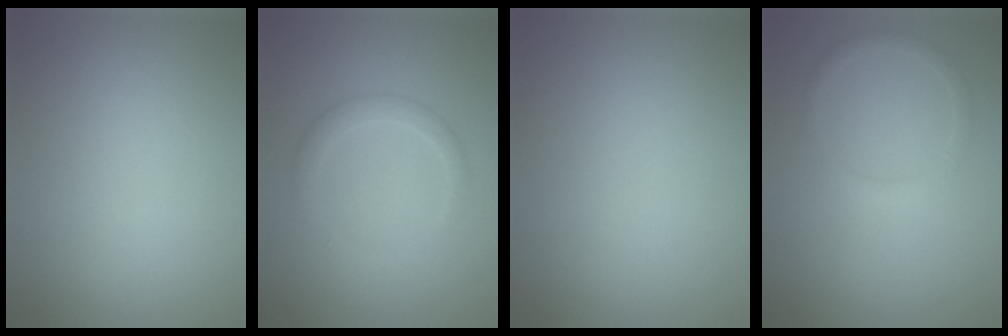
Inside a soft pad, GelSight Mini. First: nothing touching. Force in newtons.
{"total": 1.9, "press": 1.9, "slide": 0.1}
{"total": 0.0}
{"total": 1.3, "press": 1.3, "slide": 0.0}